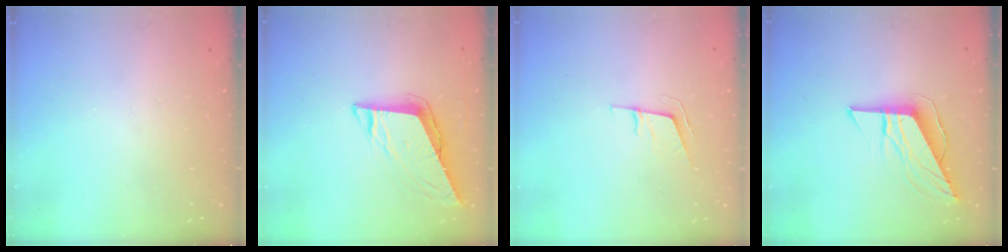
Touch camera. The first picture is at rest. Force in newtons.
{"total": 7.7, "press": 7.7, "slide": 0.3}
{"total": 6.1, "press": 5.5, "slide": 2.7}
{"total": 9.8, "press": 9.8, "slide": 0.5}